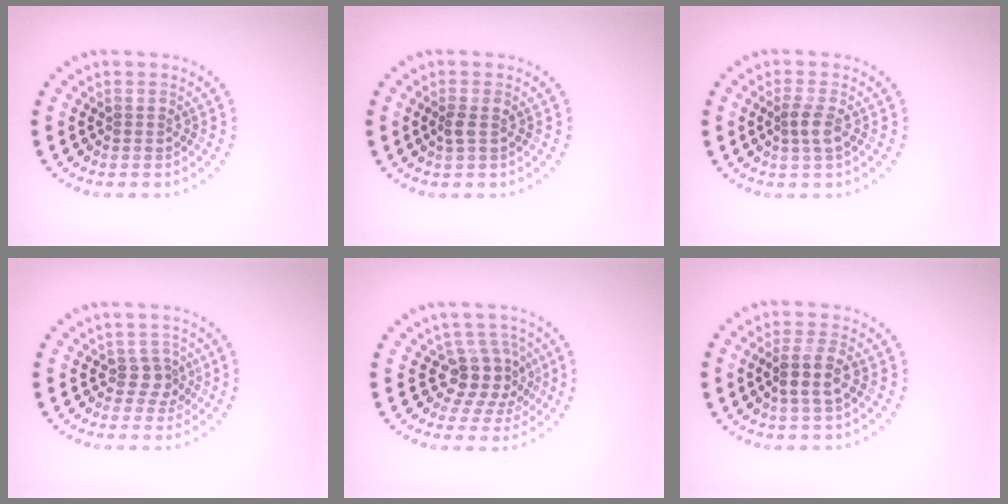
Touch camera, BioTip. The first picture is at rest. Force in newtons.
{"total": 0.9, "press": 0.8, "slide": 0.3}
{"total": 1.8, "press": 1.4, "slide": 1.0}
{"total": 1.9, "press": 1.5, "slide": 1.2}
{"total": 3.7, "press": 2.9, "slide": 2.3}
{"total": 2.8, "press": 2.4, "slide": 1.4}